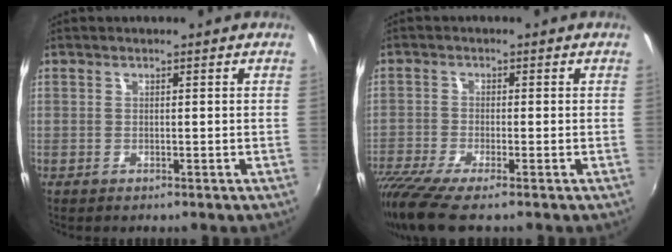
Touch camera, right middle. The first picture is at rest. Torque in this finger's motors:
{"motor_torque": [1.13, -1.01, 0.47, 0.15]}